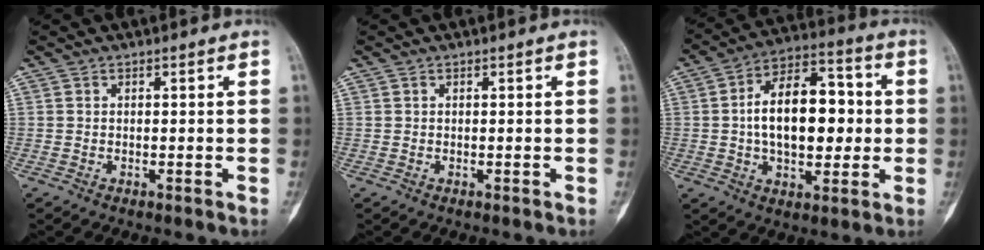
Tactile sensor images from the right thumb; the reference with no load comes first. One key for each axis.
{"total": 0.0}
{"total": 17.2, "fx": 0.5, "fy": 9.8, "fz": 14.1, "tx": -0.191, "ty": 0.026, "tz": 0.004}